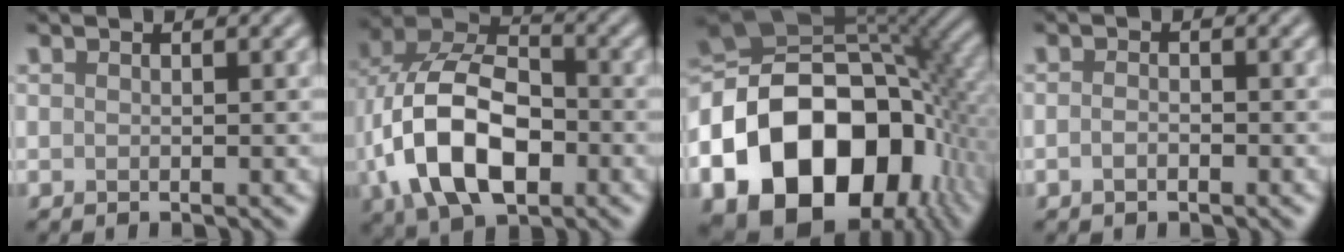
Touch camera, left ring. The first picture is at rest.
{"total": 11.8, "force": [-2.9, 7.1, 8.9], "torque": [-0.185, 0.000, -0.068]}
{"total": 21.0, "force": [-7.3, 14.7, 13.1], "torque": [-0.258, -0.018, -0.120]}
{"total": 1.1, "force": [-0.5, 0.5, 0.8], "torque": [-0.017, 0.000, -0.012]}